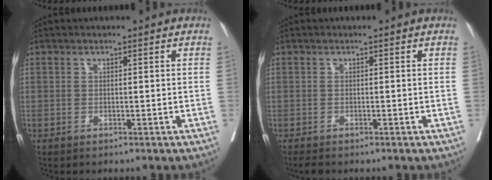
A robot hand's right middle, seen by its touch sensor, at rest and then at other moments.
{"total": 1.0, "force": [-0.9, 0.2, 0.4], "torque": [-0.012, -0.005, -0.015]}